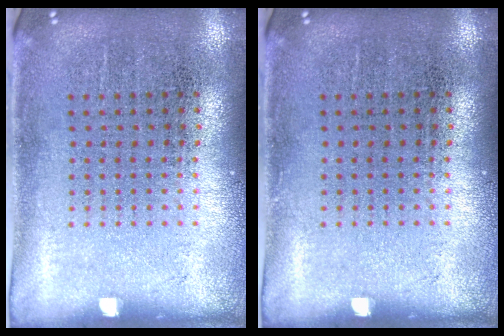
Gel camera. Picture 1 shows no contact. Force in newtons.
{"total": 0.0}